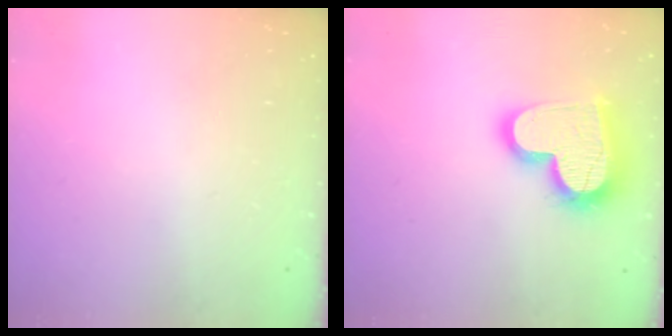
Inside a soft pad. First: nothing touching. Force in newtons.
{"total": 19.3, "press": 19.2, "slide": 1.5}